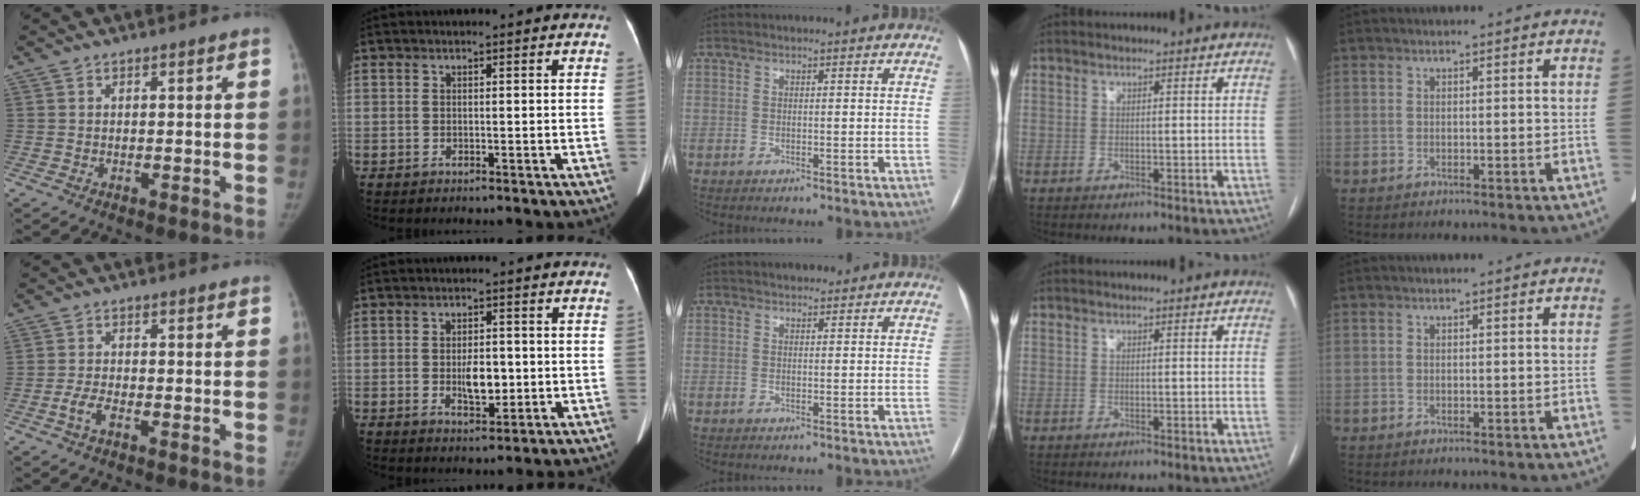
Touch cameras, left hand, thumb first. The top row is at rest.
{"thumb": {"total": 2.9, "force": [-1.4, 1.1, 2.2], "torque": [-0.053, 0.009, -0.030]}, "index": {"total": 4.6, "force": [-0.7, 2.1, 4.0], "torque": [-0.069, -0.003, -0.006]}, "middle": {"total": 1.9, "force": [1.5, 0.9, 0.6], "torque": [-0.010, 0.011, 0.021]}}